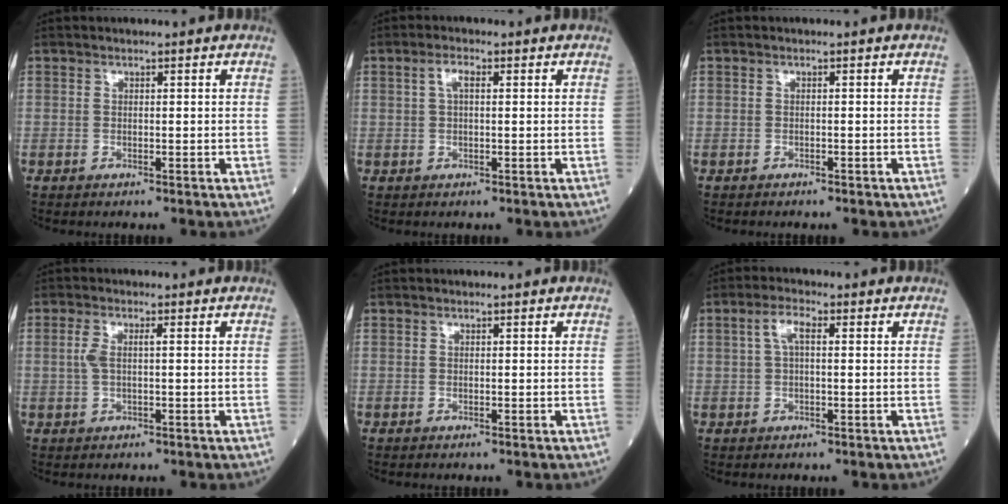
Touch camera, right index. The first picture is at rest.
{"total": 2.3, "force": [0.7, 0.8, 2.1], "torque": [-0.044, 0.010, 0.014]}
{"total": 1.3, "force": [-1.1, 0.4, 0.6], "torque": [-0.013, -0.002, -0.011]}
{"total": 2.6, "force": [0.3, 0.7, 2.5], "torque": [-0.065, 0.010, 0.006]}
{"total": 0.0}
{"total": 3.3, "force": [0.8, 1.0, 3.0], "torque": [-0.064, 0.016, 0.017]}